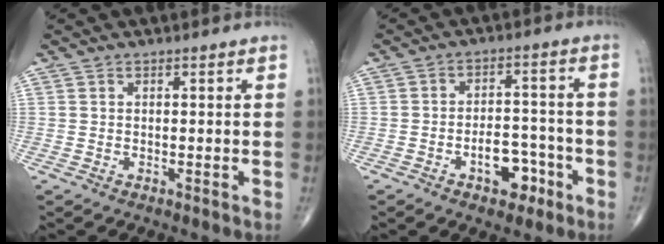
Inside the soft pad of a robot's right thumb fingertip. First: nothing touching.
{"total": 7.3, "force": [-3.6, 4.2, 4.8], "torque": [-0.047, 0.036, -0.053]}